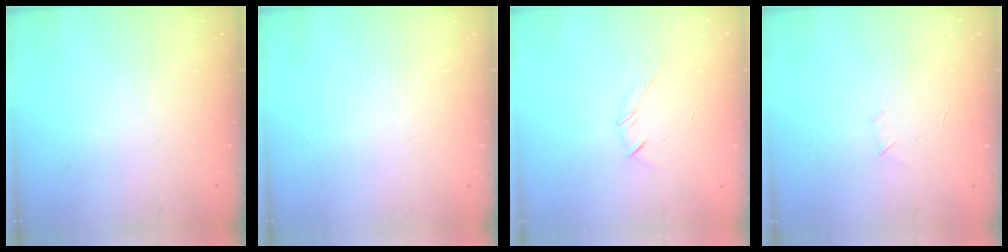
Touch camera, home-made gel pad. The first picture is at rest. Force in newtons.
{"total": 0.0}
{"total": 3.5, "press": 3.4, "slide": 0.8}
{"total": 3.2, "press": 3.1, "slide": 0.8}